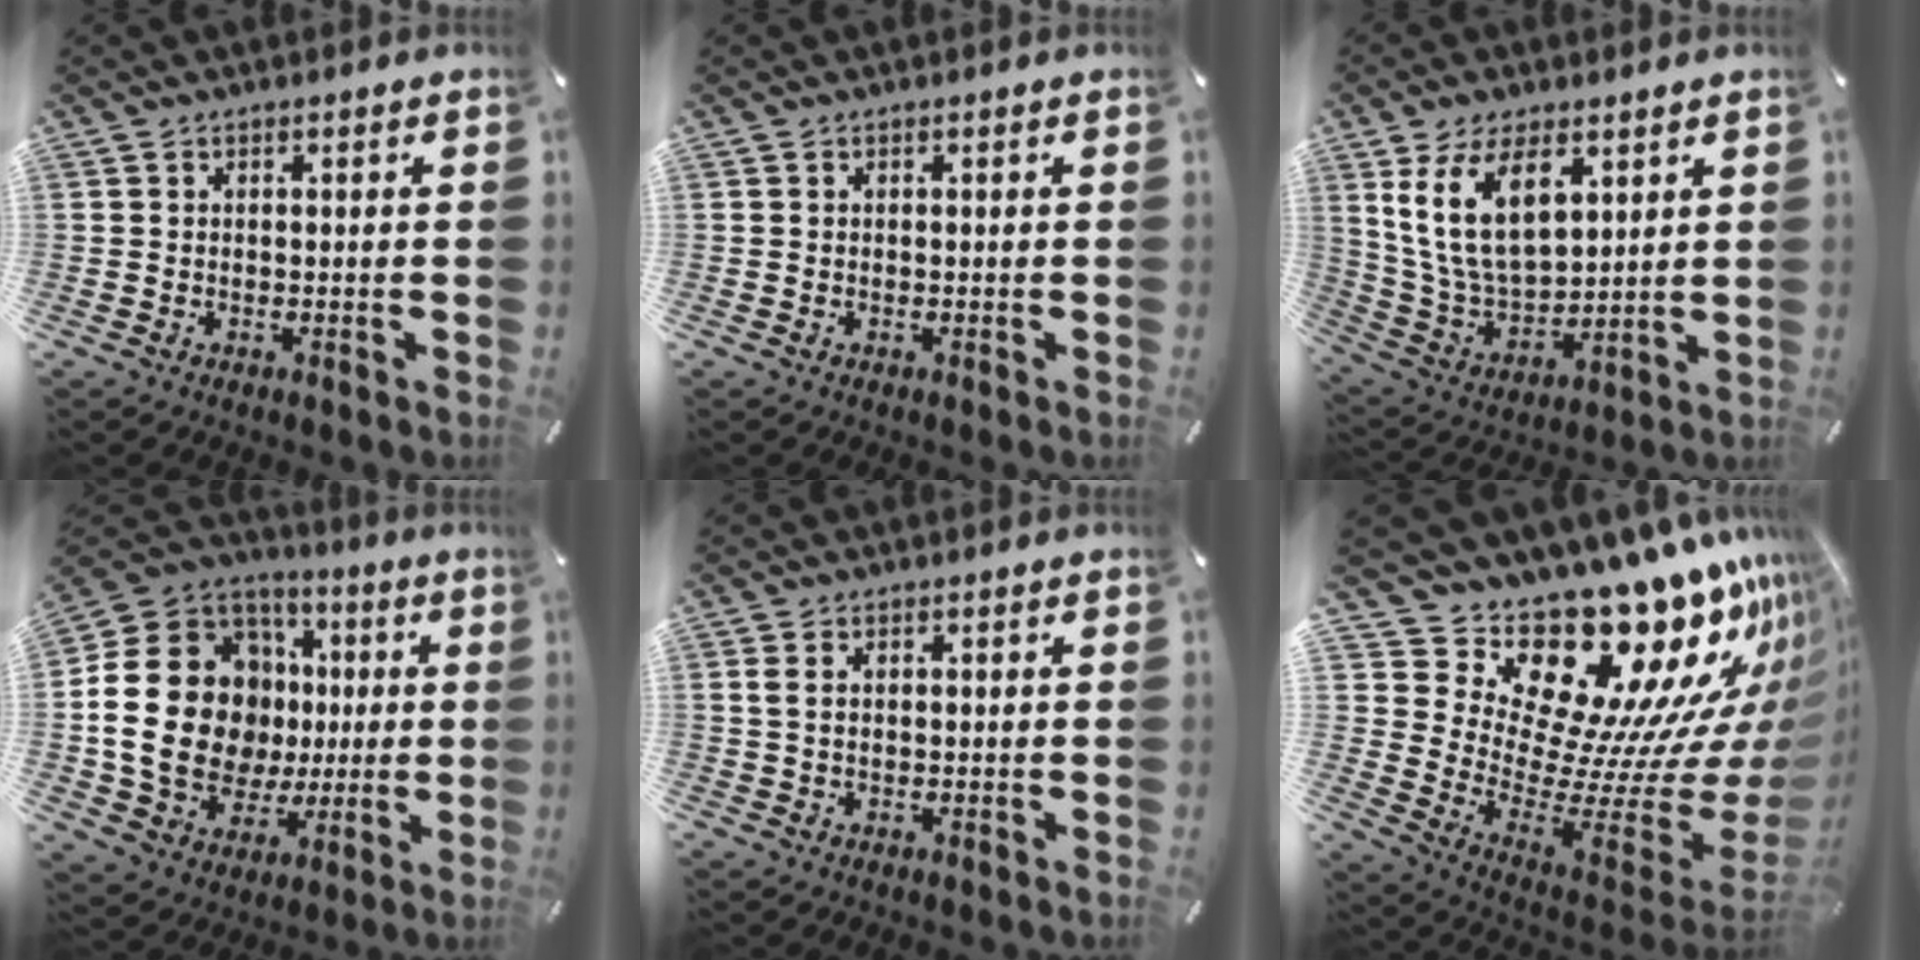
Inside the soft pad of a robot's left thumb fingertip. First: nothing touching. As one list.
[{"total": 0.0}, {"total": 15.1, "force": [6.8, 8.6, 10.3], "torque": [-0.215, -0.018, 0.122]}, {"total": 23.5, "force": [-0.3, 19.2, 13.4], "torque": [-0.268, 0.005, 0.022]}, {"total": 2.2, "force": [0.4, 1.4, 1.7], "torque": [-0.043, 0.003, 0.002]}, {"total": 27.3, "force": [19.0, 12.7, 15.0], "torque": [-0.231, -0.195, 0.358]}]